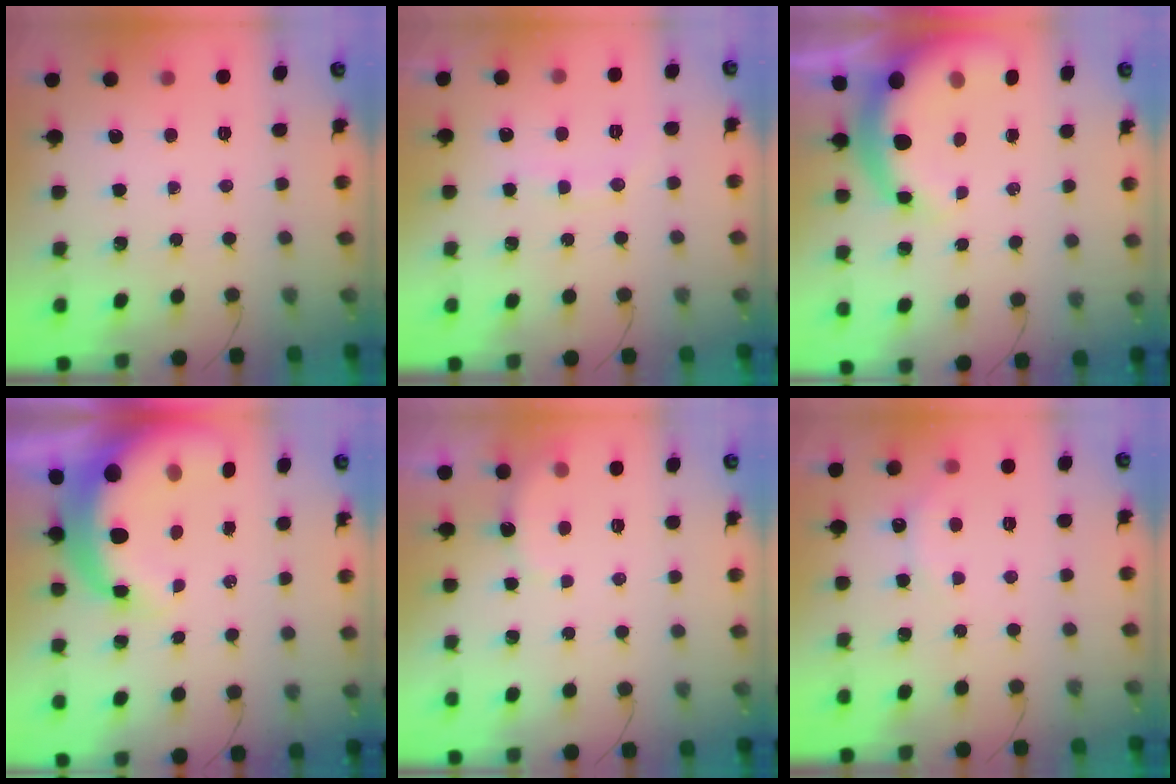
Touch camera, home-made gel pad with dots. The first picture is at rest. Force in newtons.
{"total": 7.5, "press": 7.4, "slide": 0.7}
{"total": 8.9, "press": 8.7, "slide": 1.8}
{"total": 11.8, "press": 11.6, "slide": 2.4}
{"total": 3.0, "press": 2.9, "slide": 0.8}
{"total": 4.4, "press": 4.4, "slide": 0.7}